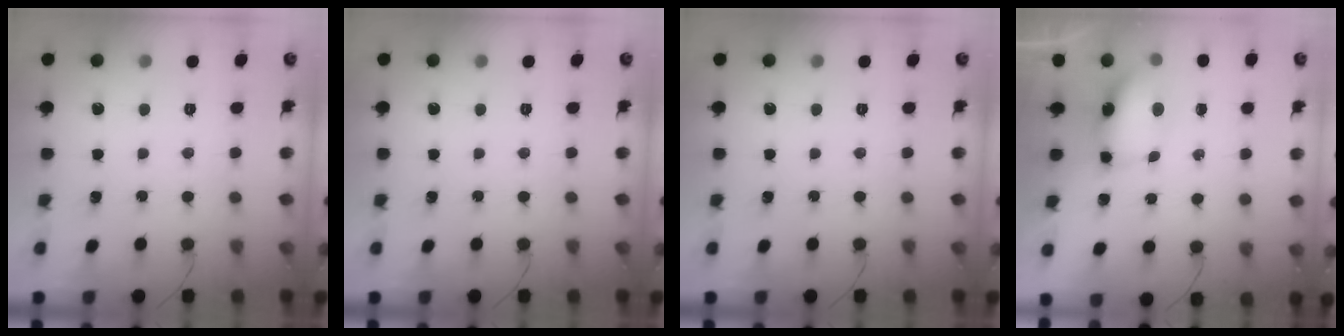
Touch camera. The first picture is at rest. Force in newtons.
{"total": 0.0}
{"total": 0.0}
{"total": 7.7, "press": 7.7, "slide": 0.6}